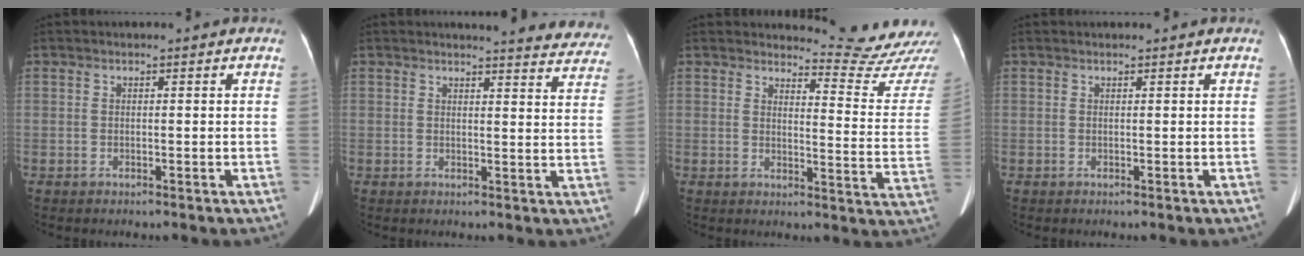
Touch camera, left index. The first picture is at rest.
{"total": 14.8, "force": [14.3, 2.1, 3.2], "torque": [-0.012, -0.066, 0.132]}
{"total": 13.0, "force": [12.9, -1.5, 0.0], "torque": [0.007, -0.130, 0.133]}
{"total": 0.9, "force": [0.9, 0.4, 0.0], "torque": [-0.007, 0.018, 0.012]}